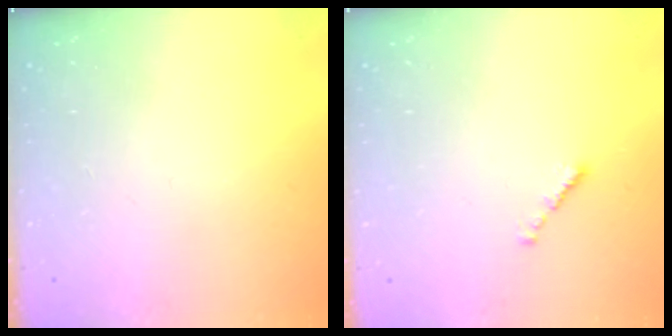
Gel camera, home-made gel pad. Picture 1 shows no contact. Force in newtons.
{"total": 1.3, "press": 1.1, "slide": 0.6}